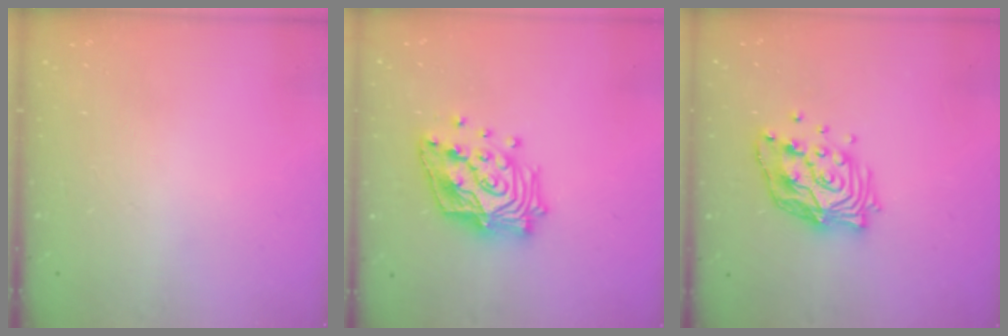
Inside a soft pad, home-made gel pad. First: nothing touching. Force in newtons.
{"total": 18.8, "press": 18.7, "slide": 1.6}
{"total": 14.3, "press": 14.2, "slide": 1.4}